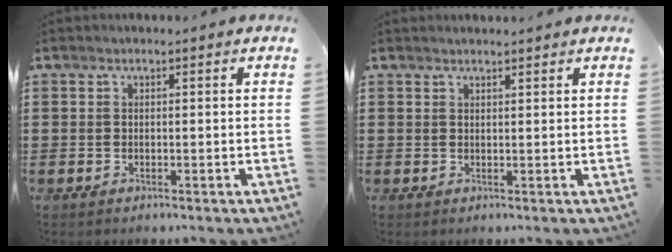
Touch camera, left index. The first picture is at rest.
{"total": 1.0, "force": [1.0, 0.0, 0.2], "torque": [-0.005, -0.001, 0.019]}